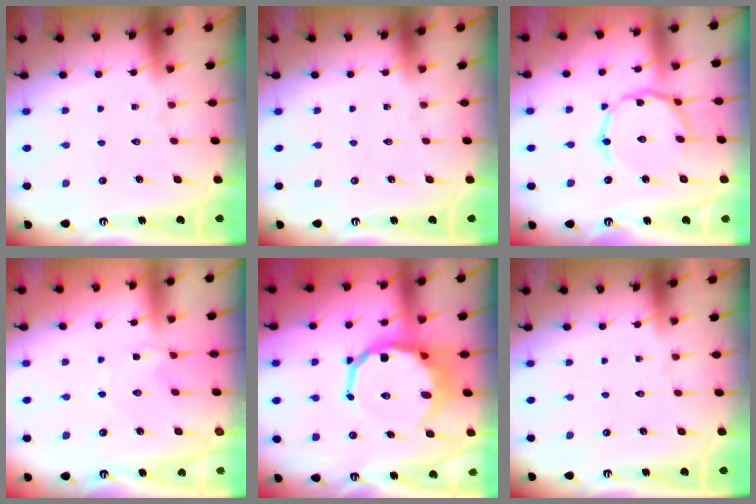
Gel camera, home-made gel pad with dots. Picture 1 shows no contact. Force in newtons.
{"total": 0.0}
{"total": 8.0, "press": 8.0, "slide": 0.5}
{"total": 2.4, "press": 2.4, "slide": 0.3}
{"total": 12.9, "press": 12.5, "slide": 3.1}
{"total": 0.0}